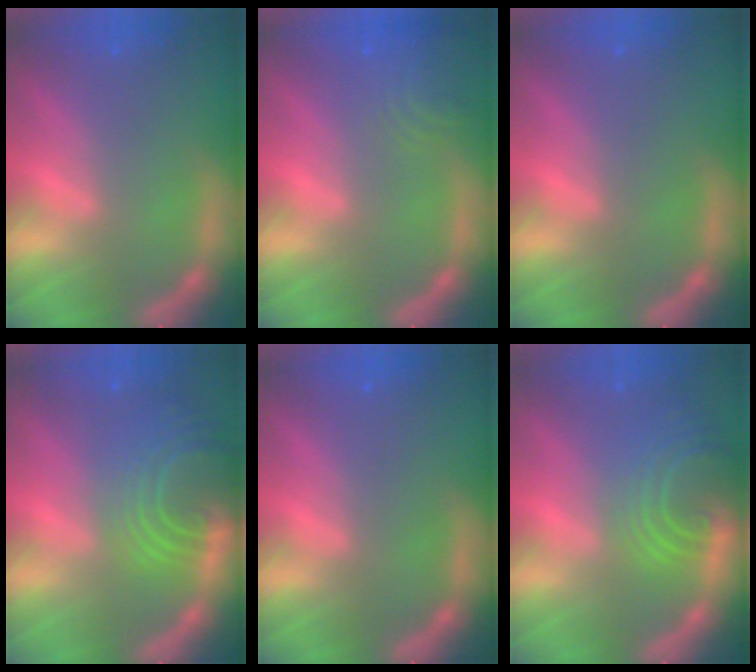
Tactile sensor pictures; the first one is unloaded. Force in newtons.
{"total": 4.5}
{"total": 0.0}
{"total": 9.5}
{"total": 0.0}
{"total": 8.1}